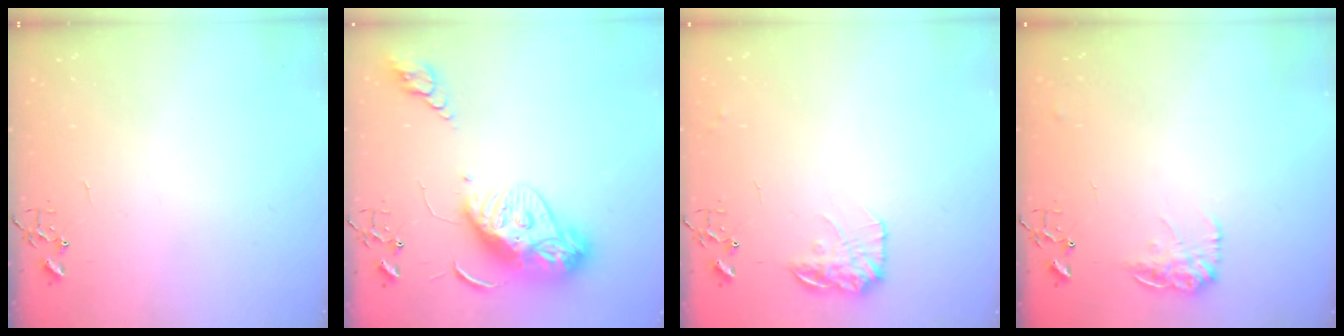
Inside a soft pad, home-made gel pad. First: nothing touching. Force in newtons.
{"total": 14.4, "press": 14.4, "slide": 1.3}
{"total": 12.1, "press": 12.1, "slide": 0.5}
{"total": 10.8, "press": 10.7, "slide": 0.6}